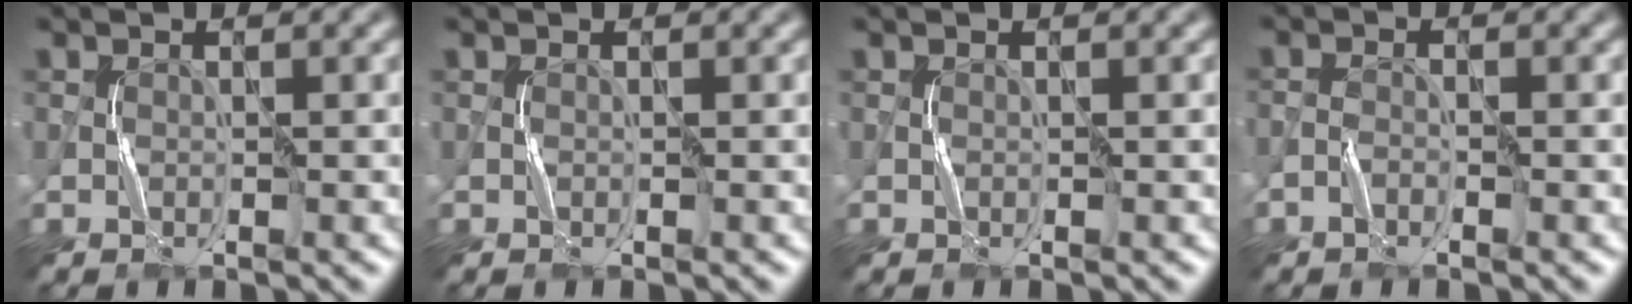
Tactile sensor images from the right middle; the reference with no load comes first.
{"total": 0.0}
{"total": 0.0}
{"total": 1.0, "force": [-0.7, 0.4, 0.6], "torque": [-0.014, 0.004, -0.016]}